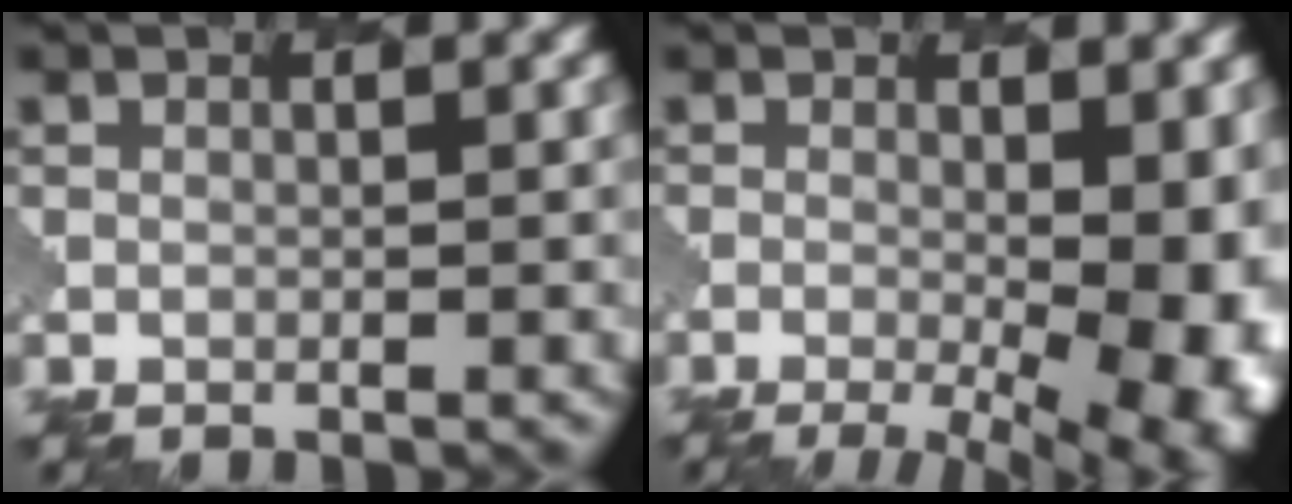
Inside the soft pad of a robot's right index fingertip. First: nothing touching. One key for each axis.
{"total": 12.8, "fx": -2.7, "fy": 5.9, "fz": 11.1, "tx": -0.130, "ty": -0.020, "tz": -0.016}